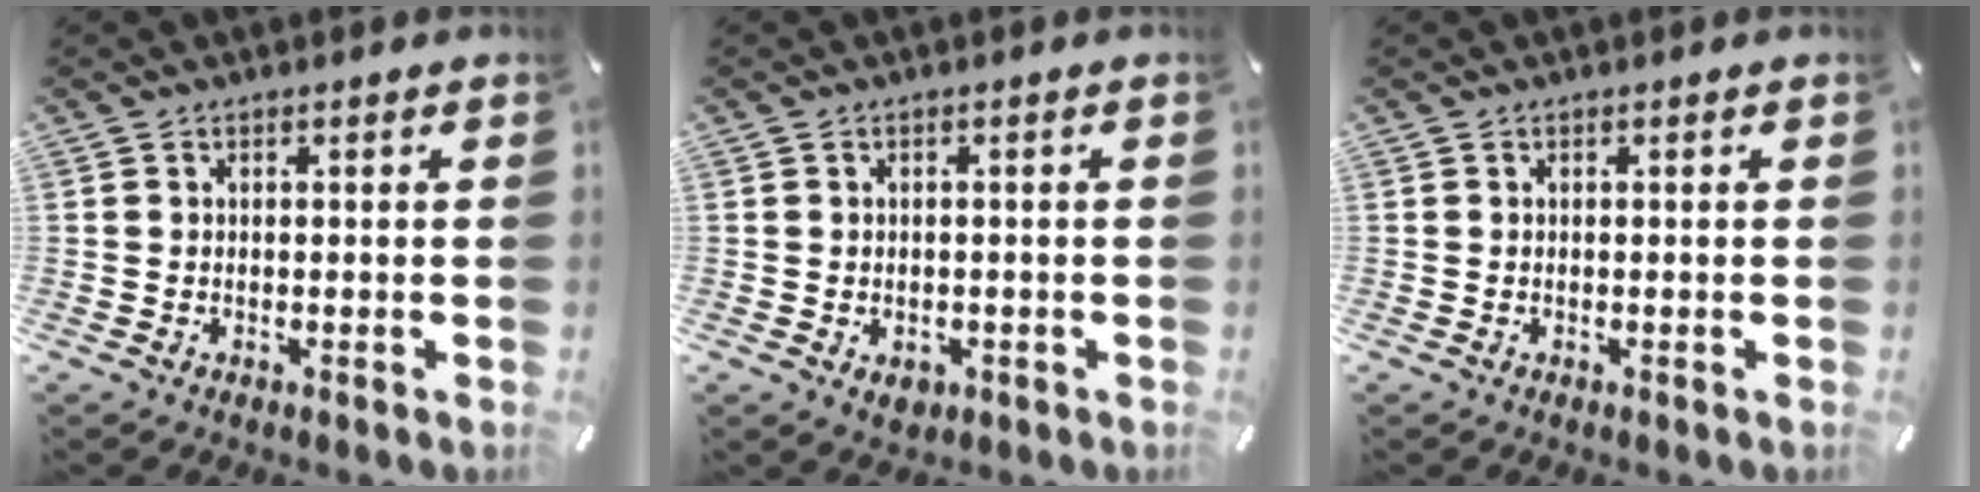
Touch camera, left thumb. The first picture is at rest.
{"total": 2.5, "force": [-1.0, 1.8, 1.4], "torque": [-0.025, 0.002, -0.016]}
{"total": 0.0}